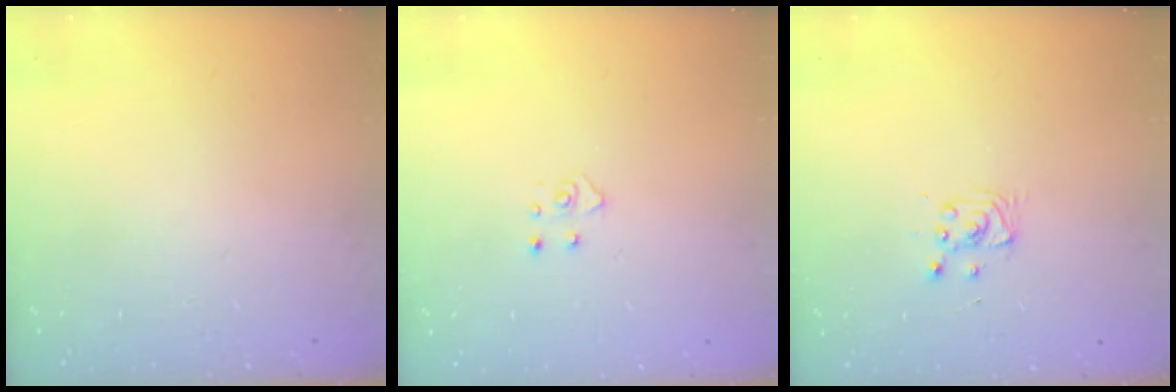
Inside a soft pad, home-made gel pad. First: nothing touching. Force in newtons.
{"total": 4.0, "press": 4.0, "slide": 0.4}
{"total": 3.2, "press": 3.2, "slide": 0.4}